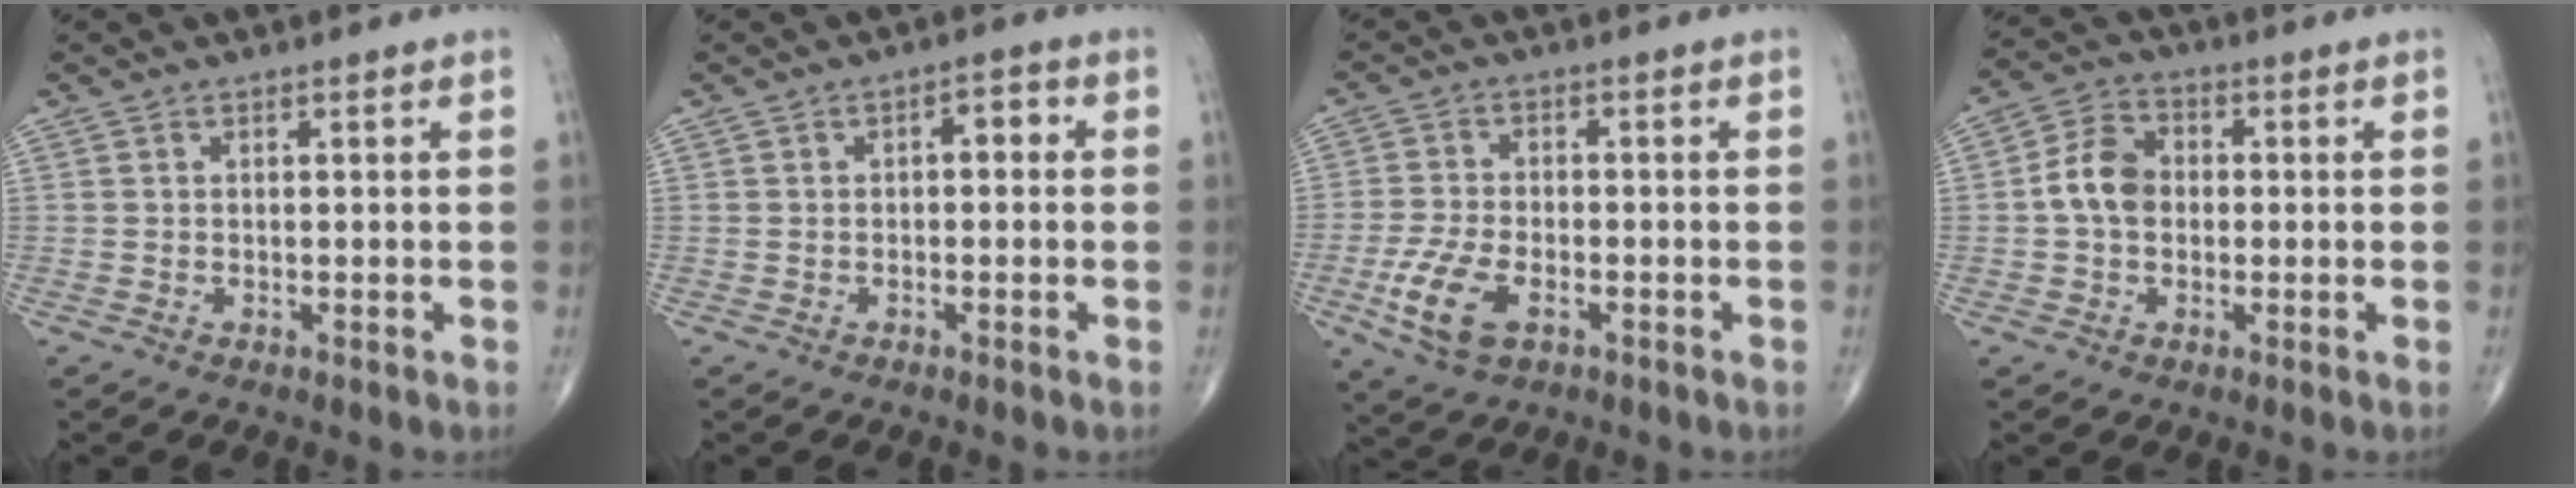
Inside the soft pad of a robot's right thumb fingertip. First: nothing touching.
{"total": 2.7, "force": [0.2, 1.5, 2.3], "torque": [-0.020, 0.012, -0.006]}
{"total": 8.7, "force": [-3.3, 4.6, 6.6], "torque": [-0.143, 0.006, -0.058]}
{"total": 7.4, "force": [-0.2, 5.6, 4.9], "torque": [-0.081, 0.021, -0.014]}